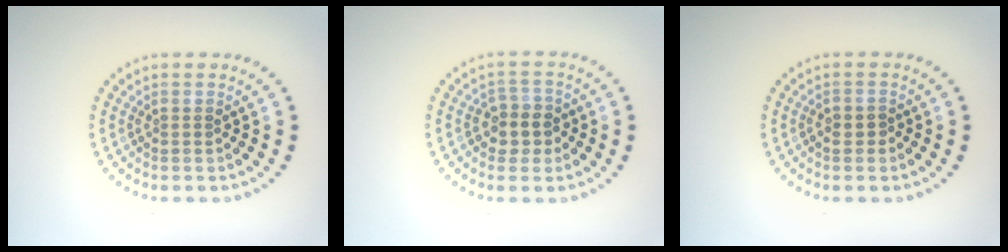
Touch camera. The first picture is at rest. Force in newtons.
{"total": 2.5, "press": 2.3, "slide": 0.9}
{"total": 0.9, "press": 0.8, "slide": 0.3}